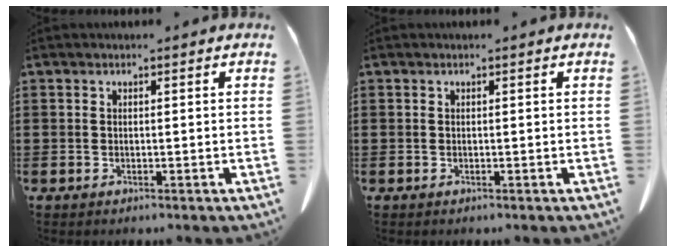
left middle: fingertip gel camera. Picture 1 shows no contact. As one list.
[{"total": 0.0}]